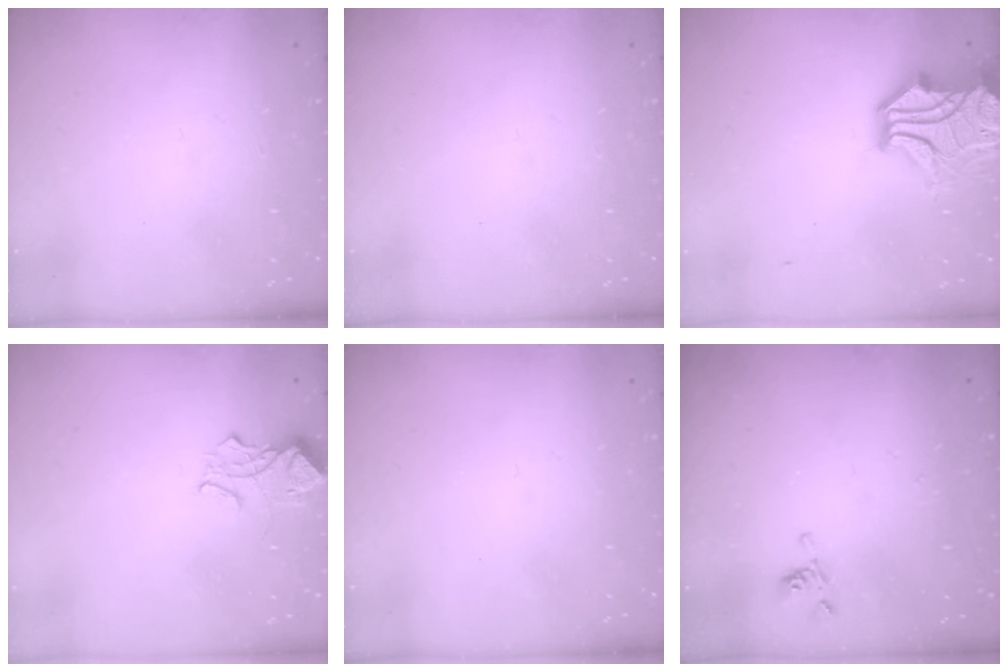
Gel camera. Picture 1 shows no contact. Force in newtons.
{"total": 0.0}
{"total": 14.0, "press": 13.8, "slide": 2.6}
{"total": 5.3, "press": 5.2, "slide": 0.8}
{"total": 0.0}
{"total": 5.5, "press": 5.5, "slide": 0.2}